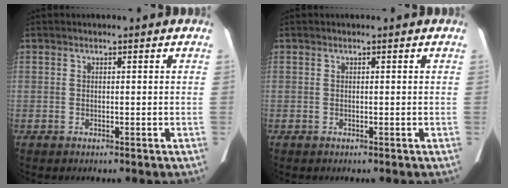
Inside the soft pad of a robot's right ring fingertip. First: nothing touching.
{"total": 0.0}